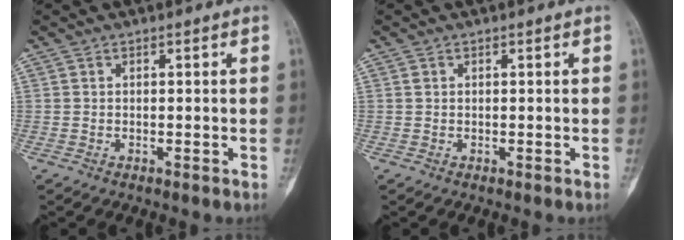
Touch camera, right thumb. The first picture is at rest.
{"total": 0.5, "force": [0.1, 0.5, 0.2], "torque": [0.002, 0.002, 0.002]}